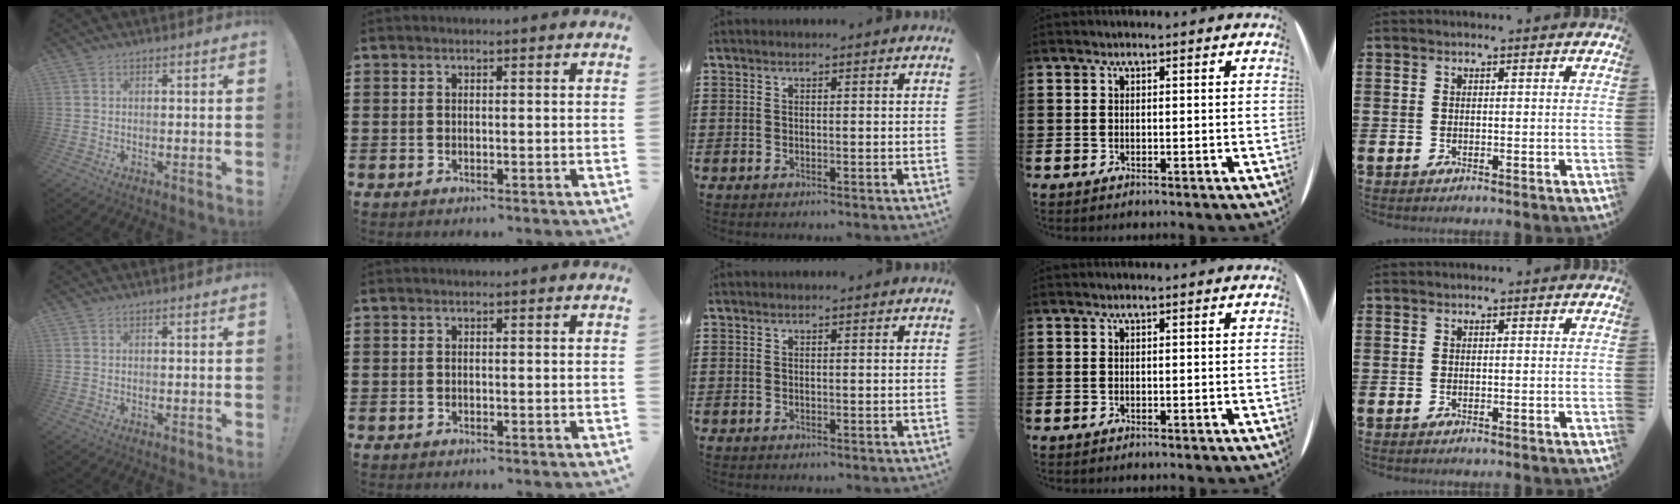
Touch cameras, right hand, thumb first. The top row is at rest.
{}